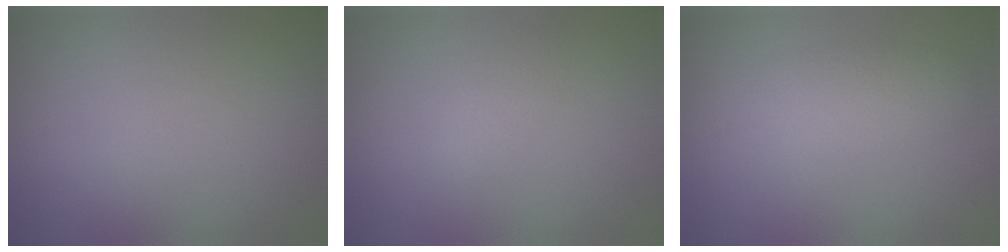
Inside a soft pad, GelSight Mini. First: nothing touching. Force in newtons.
{"total": 1.2, "press": 1.2, "slide": 0.1}
{"total": 3.0, "press": 3.0, "slide": 0.1}